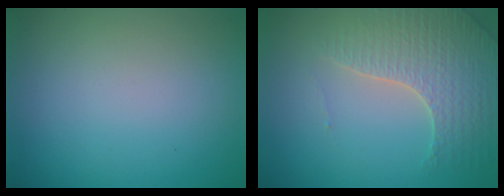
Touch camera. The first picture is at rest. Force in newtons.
{"total": 3.9, "press": 3.9, "slide": 0.6}